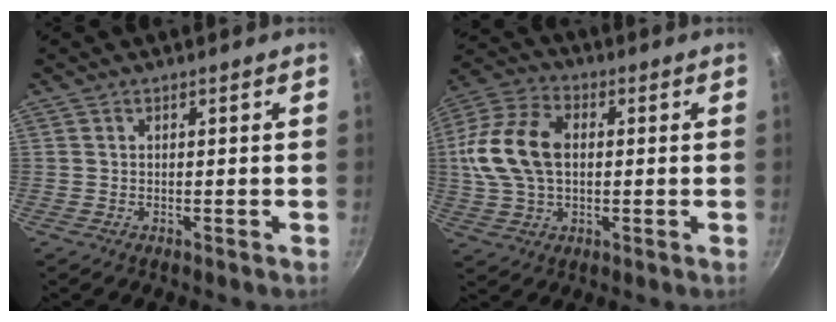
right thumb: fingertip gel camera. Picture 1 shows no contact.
{"total": 15.6, "force": [1.2, 10.4, 11.6], "torque": [-0.214, 0.024, 0.013]}